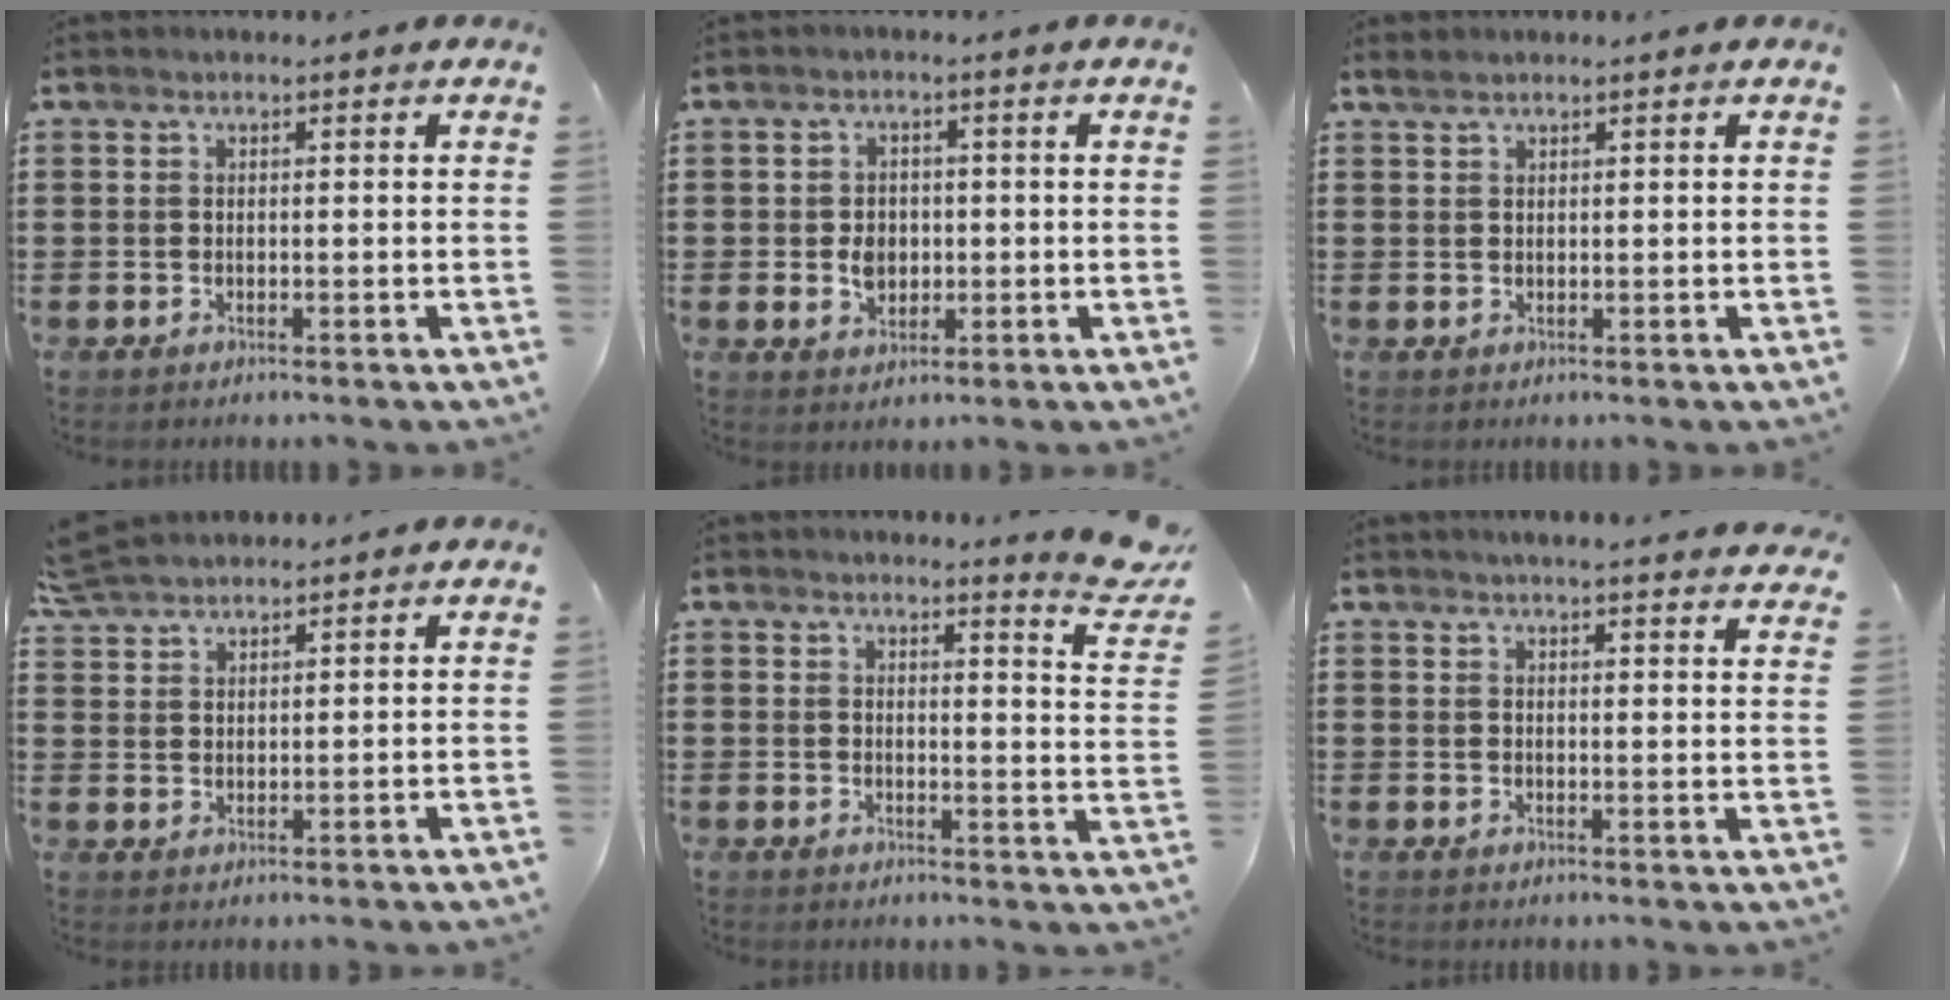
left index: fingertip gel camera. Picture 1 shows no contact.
{"total": 3.5, "force": [-0.2, 2.8, 2.1], "torque": [-0.039, 0.003, -0.007]}
{"total": 1.0, "force": [0.8, 0.2, 0.4], "torque": [-0.010, 0.001, 0.016]}
{"total": 4.4, "force": [4.2, 0.7, 0.9], "torque": [-0.031, -0.004, 0.081]}
{"total": 4.8, "force": [4.3, -0.8, 2.0], "torque": [-0.033, -0.033, 0.070]}
{"total": 3.1, "force": [3.0, -0.6, 0.3], "torque": [-0.016, -0.012, 0.055]}